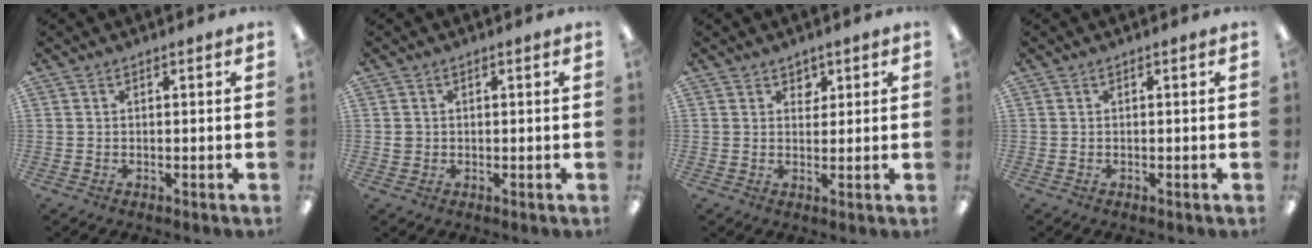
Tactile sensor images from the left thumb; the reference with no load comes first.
{"total": 1.3, "force": [0.1, 1.3, 0.3], "torque": [-0.007, 0.005, -0.001]}
{"total": 2.7, "force": [1.8, 2.0, 0.2], "torque": [0.013, -0.006, 0.028]}
{"total": 0.0}